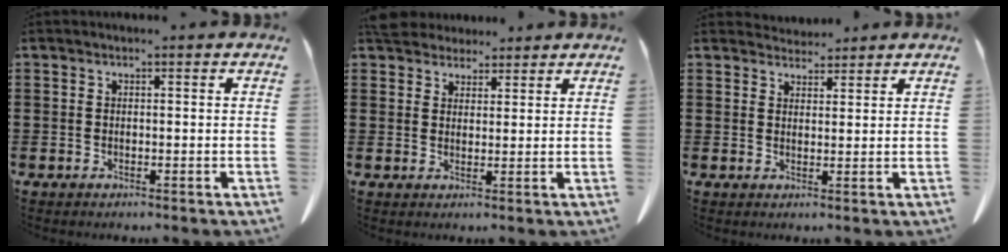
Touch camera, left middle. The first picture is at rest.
{"total": 4.6, "force": [4.2, 1.6, 0.6], "torque": [-0.019, -0.009, 0.082]}
{"total": 3.2, "force": [3.2, 0.7, 0.2], "torque": [-0.004, -0.011, 0.059]}